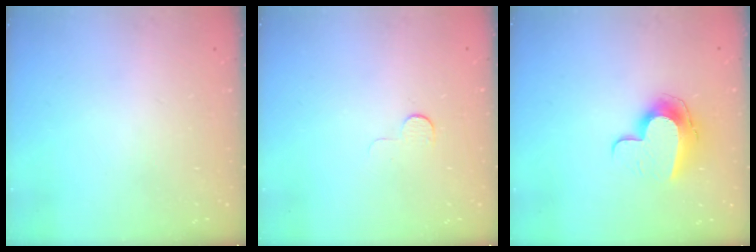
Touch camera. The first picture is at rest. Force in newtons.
{"total": 4.4, "press": 4.4, "slide": 0.5}
{"total": 11.4, "press": 11.4, "slide": 0.4}